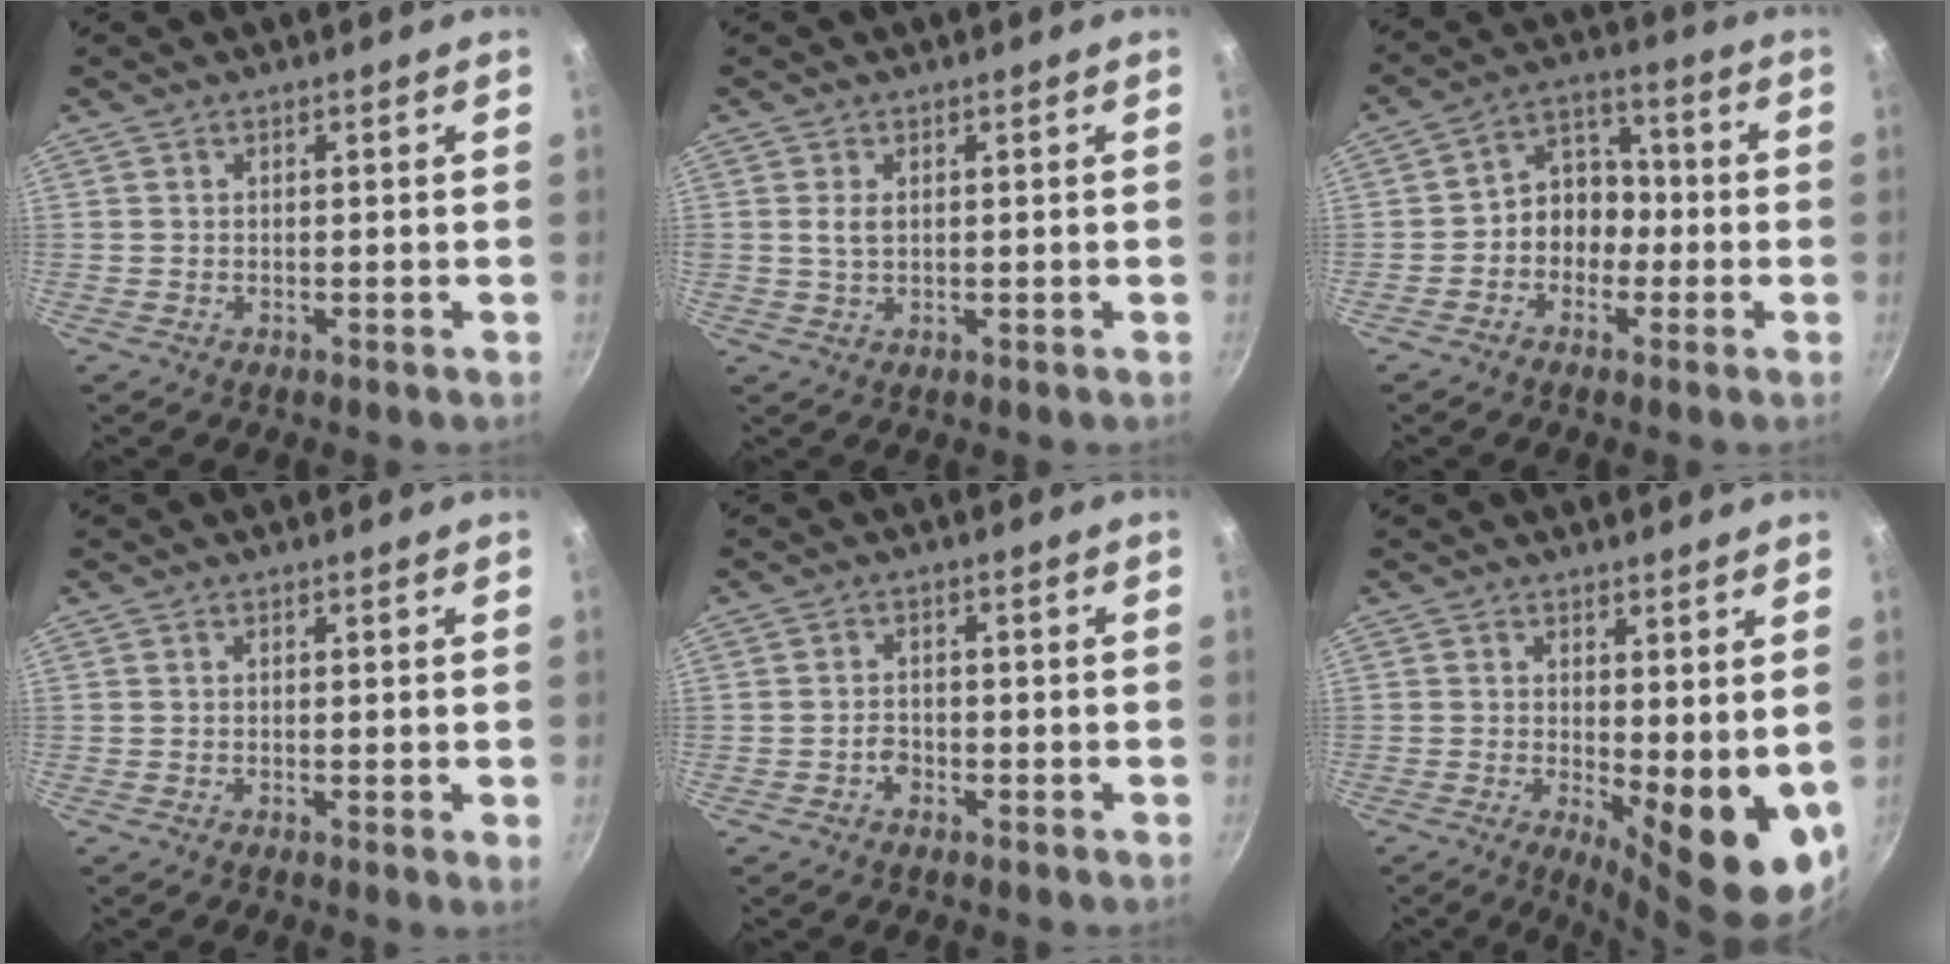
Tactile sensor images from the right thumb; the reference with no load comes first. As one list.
[{"total": 2.4, "force": [0.5, 1.4, 1.8], "torque": [-0.031, -0.001, 0.011]}, {"total": 8.2, "force": [-2.0, 6.8, 4.2], "torque": [-0.013, 0.041, -0.045]}, {"total": 0.9, "force": [0.1, 0.0, 0.9], "torque": [-0.011, -0.007, -0.003]}, {"total": 2.1, "force": [-1.1, 1.5, 1.0], "torque": [-0.011, 0.015, -0.018]}, {"total": 11.5, "force": [0.2, 4.1, 10.7], "torque": [-0.116, -0.024, 0.013]}]